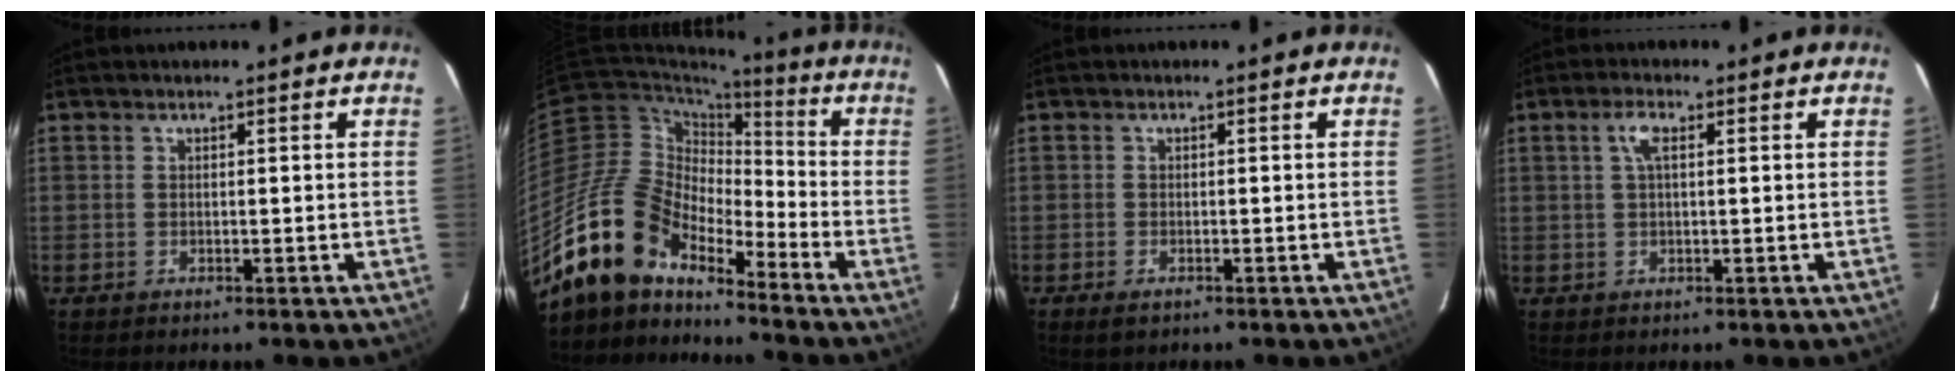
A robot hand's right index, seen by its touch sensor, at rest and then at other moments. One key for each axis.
{"total": 17.4, "fx": -14.4, "fy": 7.1, "fz": 6.7, "tx": -0.131, "ty": 0.003, "tz": -0.271}
{"total": 1.9, "fx": -1.3, "fy": 0.9, "fz": 1.0, "tx": -0.020, "ty": -0.006, "tz": -0.023}
{"total": 2.8, "fx": 0.8, "fy": 0.9, "fz": 2.5, "tx": -0.054, "ty": 0.007, "tz": 0.016}